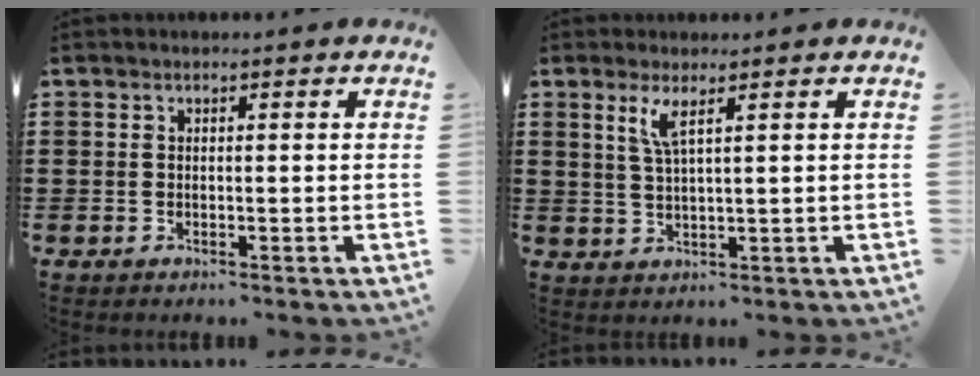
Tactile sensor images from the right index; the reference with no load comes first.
{"total": 3.4, "force": [1.8, 0.4, 2.8], "torque": [-0.062, 0.001, 0.030]}